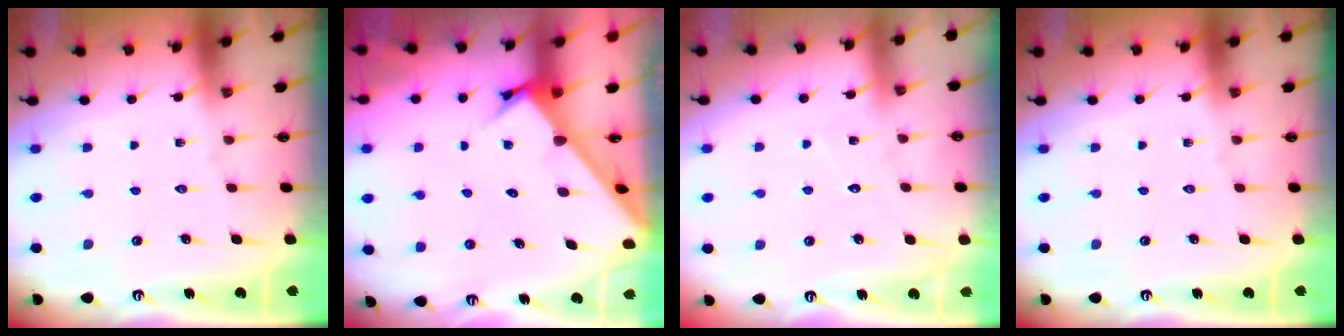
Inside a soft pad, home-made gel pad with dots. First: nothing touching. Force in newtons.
{"total": 2.9, "press": 2.9, "slide": 0.2}
{"total": 5.0, "press": 5.0, "slide": 0.6}
{"total": 0.0}